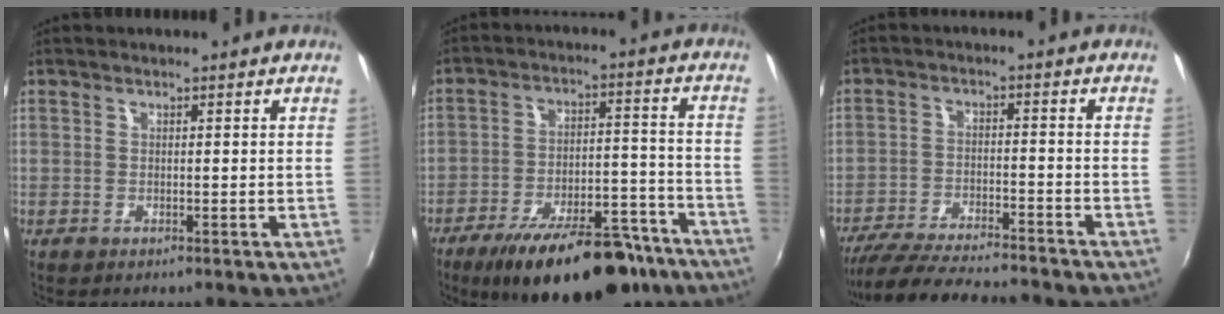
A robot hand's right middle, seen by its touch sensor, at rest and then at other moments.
{"total": 22.8, "force": [-17.2, 7.9, 12.7], "torque": [-0.204, -0.008, -0.239]}
{"total": 17.8, "force": [-15.8, 2.4, 7.8], "torque": [-0.158, -0.029, -0.248]}